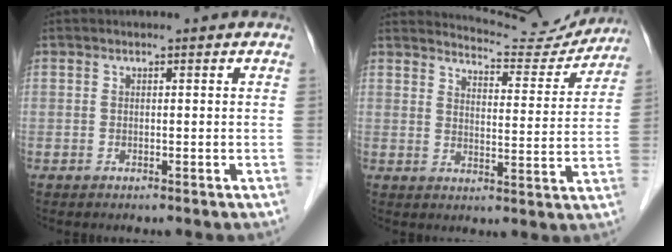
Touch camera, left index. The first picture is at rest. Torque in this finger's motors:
{"motor_torque": [0.43, -0.90, -0.02, -0.03]}